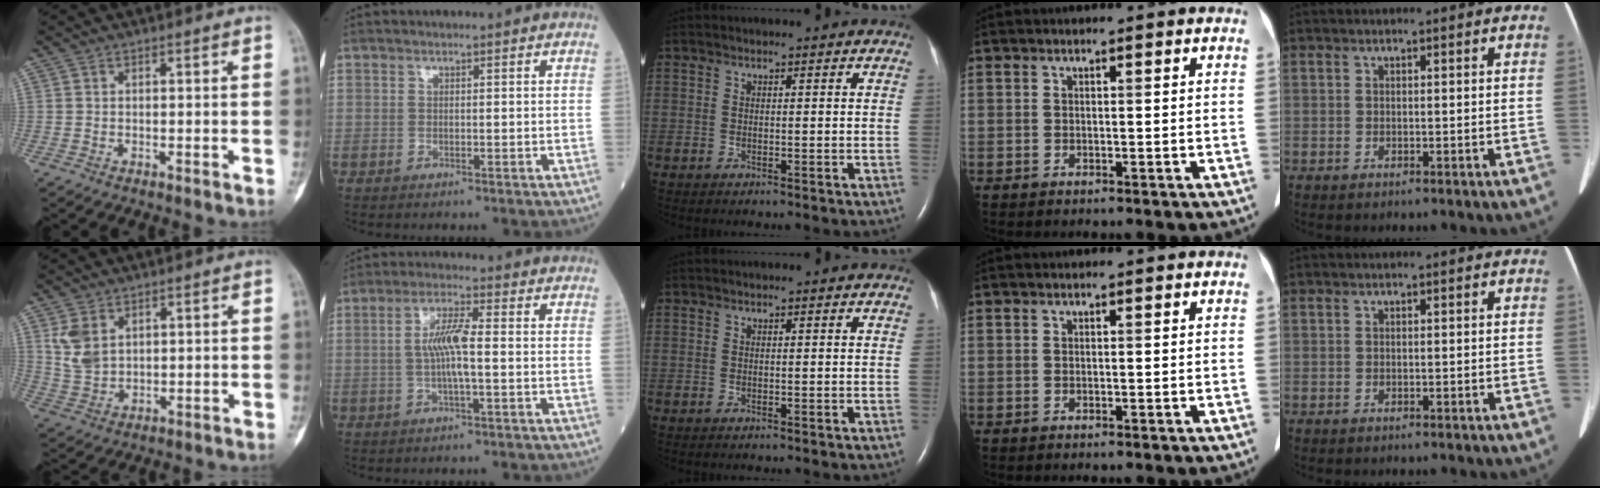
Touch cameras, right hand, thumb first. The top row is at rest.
{"thumb": {"total": 5.8, "force": [2.4, 3.9, 3.6], "torque": [-0.060, -0.008, 0.059]}, "index": {"total": 6.0, "force": [-0.2, 0.6, 6.0], "torque": [-0.120, 0.005, -0.007]}}